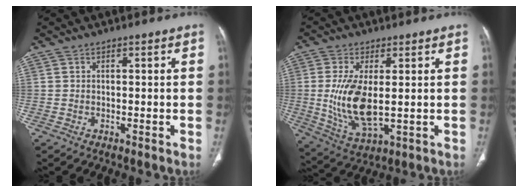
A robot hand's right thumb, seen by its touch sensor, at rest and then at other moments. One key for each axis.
{"total": 11.4, "fx": 0.1, "fy": 5.0, "fz": 10.2, "tx": -0.211, "ty": -0.019, "tz": 0.017}